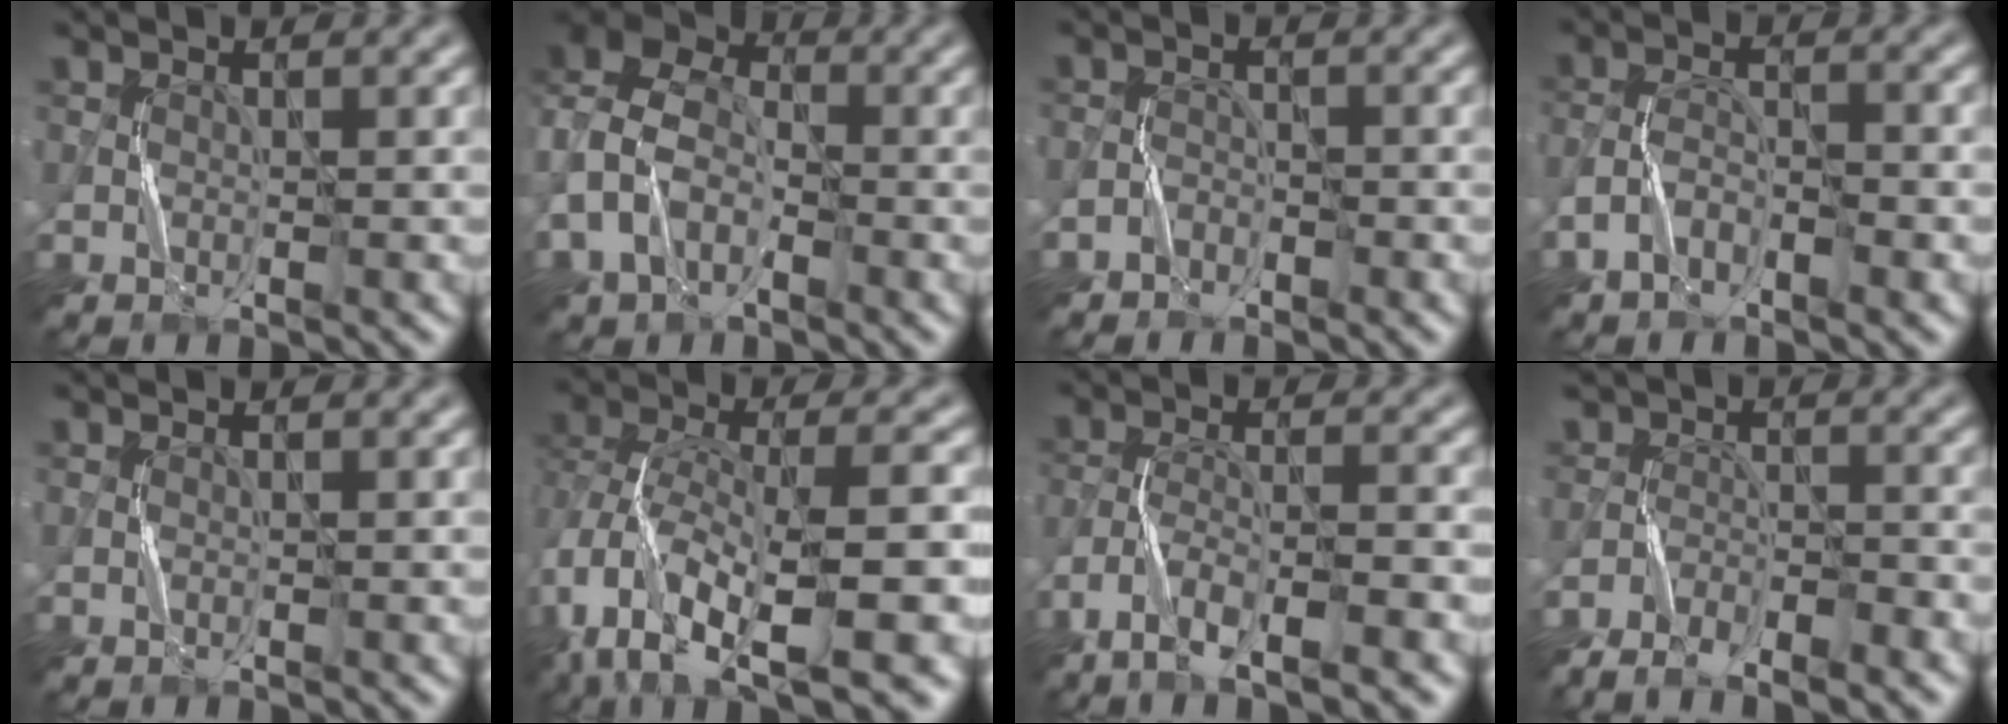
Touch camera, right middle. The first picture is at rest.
{"total": 8.6, "force": [-1.7, 6.3, 5.6], "torque": [-0.145, 0.008, -0.053]}
{"total": 1.3, "force": [-1.2, 0.6, 0.1], "torque": [0.000, 0.008, -0.025]}
{"total": 3.1, "force": [-1.9, 1.2, 2.1], "torque": [-0.042, 0.009, -0.042]}
{"total": 0.0}
{"total": 11.7, "force": [-5.1, 5.0, 9.2], "torque": [-0.173, -0.002, -0.079]}
{"total": 6.4, "force": [-4.3, 1.4, 4.5], "torque": [-0.080, 0.001, -0.076]}
{"total": 5.0, "force": [-4.3, 1.7, 1.8], "torque": [-0.028, -0.004, -0.078]}